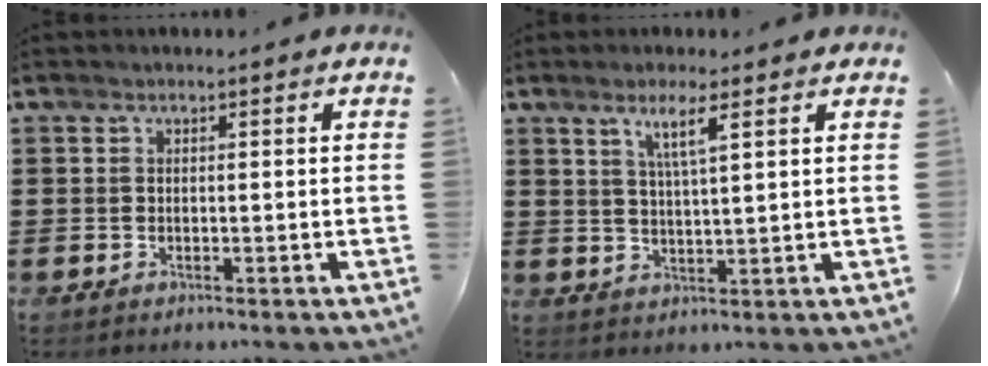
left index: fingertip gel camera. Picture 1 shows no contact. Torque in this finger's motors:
{"motor_torque": [0.14, -0.12, 0.19, 0.03]}